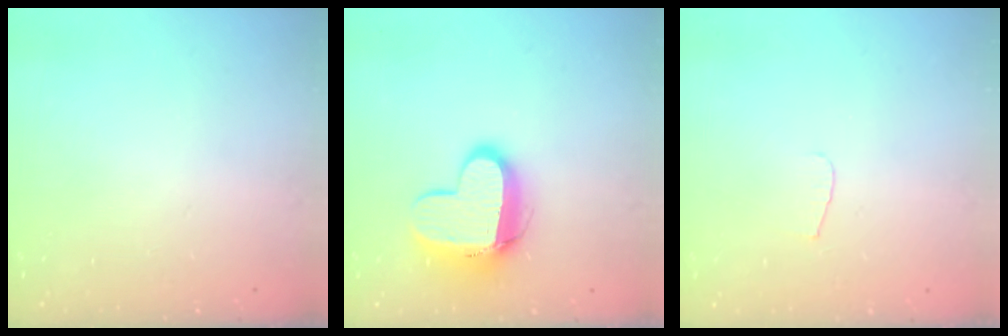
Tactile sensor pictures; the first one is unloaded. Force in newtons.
{"total": 12.1, "press": 12.0, "slide": 1.2}
{"total": 3.6, "press": 3.6, "slide": 0.4}